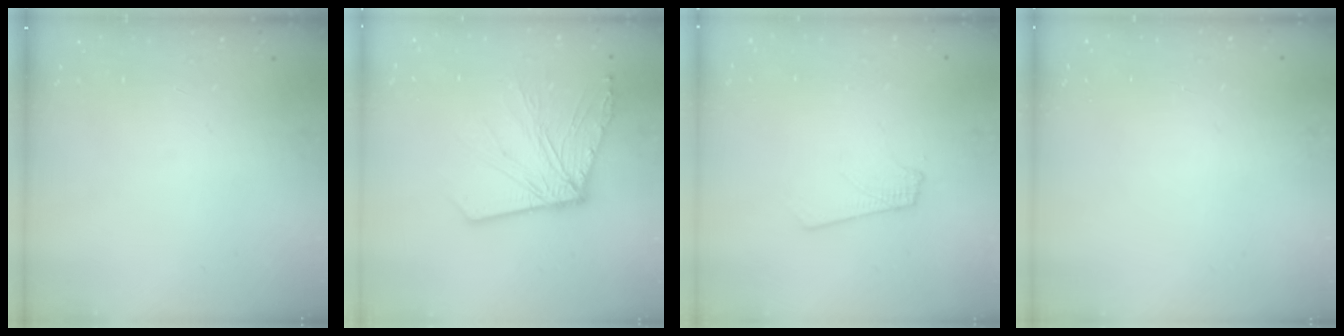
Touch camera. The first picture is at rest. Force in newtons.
{"total": 13.5, "press": 13.4, "slide": 1.6}
{"total": 2.9, "press": 2.9, "slide": 0.4}
{"total": 0.0}